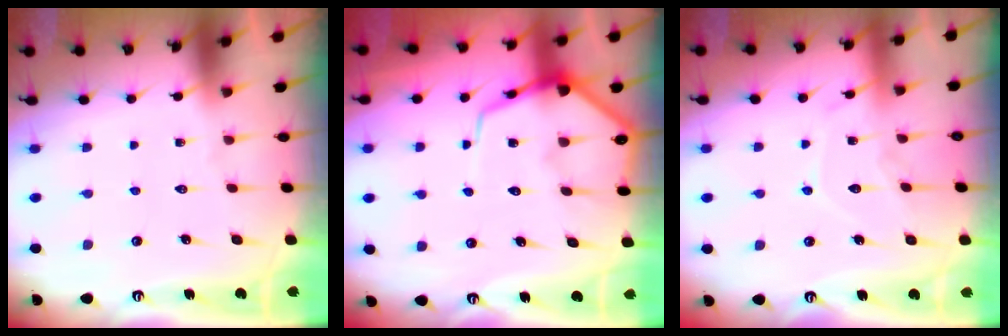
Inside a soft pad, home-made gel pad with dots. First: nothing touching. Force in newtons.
{"total": 9.5, "press": 9.5, "slide": 0.9}
{"total": 9.4, "press": 9.4, "slide": 0.2}